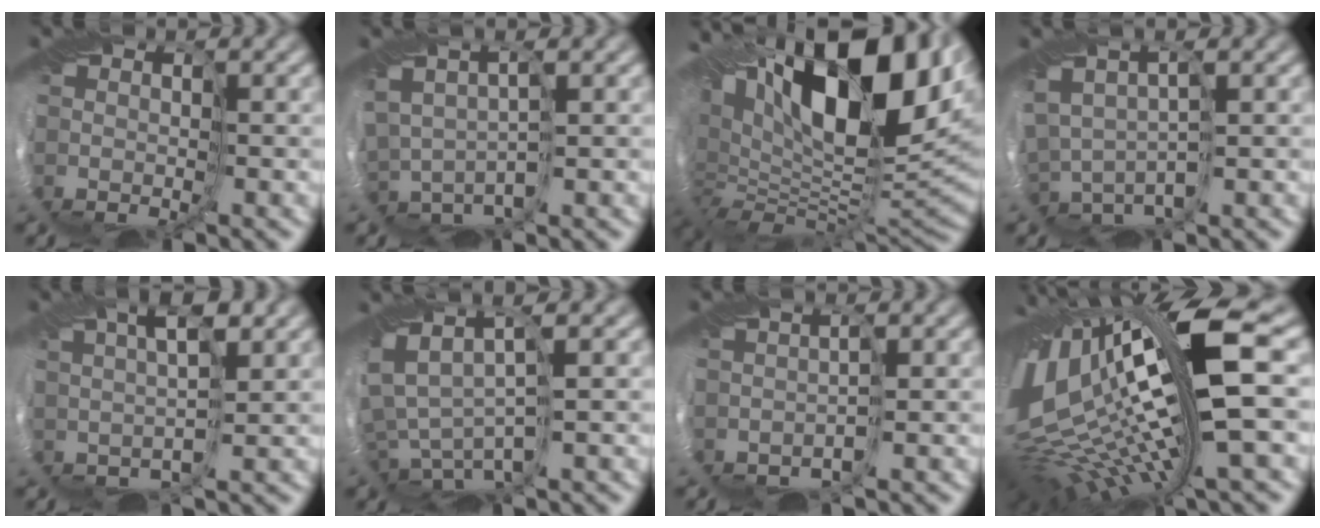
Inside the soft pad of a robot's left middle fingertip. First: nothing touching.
{"total": 0.8, "force": [0.6, 0.3, 0.4], "torque": [-0.044, 0.017, 0.028]}
{"total": 18.0, "force": [5.7, 9.2, 14.3], "torque": [-0.277, 0.029, 0.113]}
{"total": 1.6, "force": [0.2, 1.0, 1.2], "torque": [-0.061, 0.011, 0.021]}
{"total": 2.2, "force": [1.3, -0.2, 1.7], "torque": [-0.032, 0.025, 0.018]}
{"total": 2.5, "force": [0.5, 0.6, 2.4], "torque": [-0.072, 0.007, 0.017]}
{"total": 1.0, "force": [-1.0, -0.2, 0.0], "torque": [-0.013, 0.001, -0.015]}
{"total": 15.5, "force": [1.7, 4.3, 14.8], "torque": [-0.283, -0.023, 0.059]}